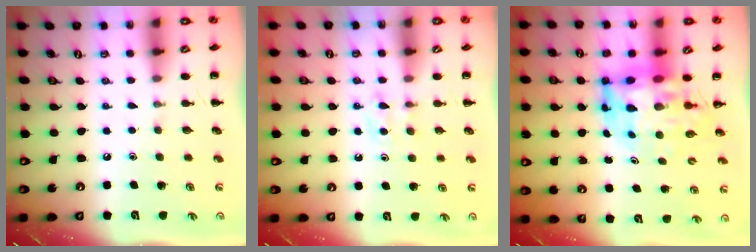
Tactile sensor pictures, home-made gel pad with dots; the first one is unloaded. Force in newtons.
{"total": 5.2, "press": 5.0, "slide": 1.5}
{"total": 9.7, "press": 9.2, "slide": 3.1}